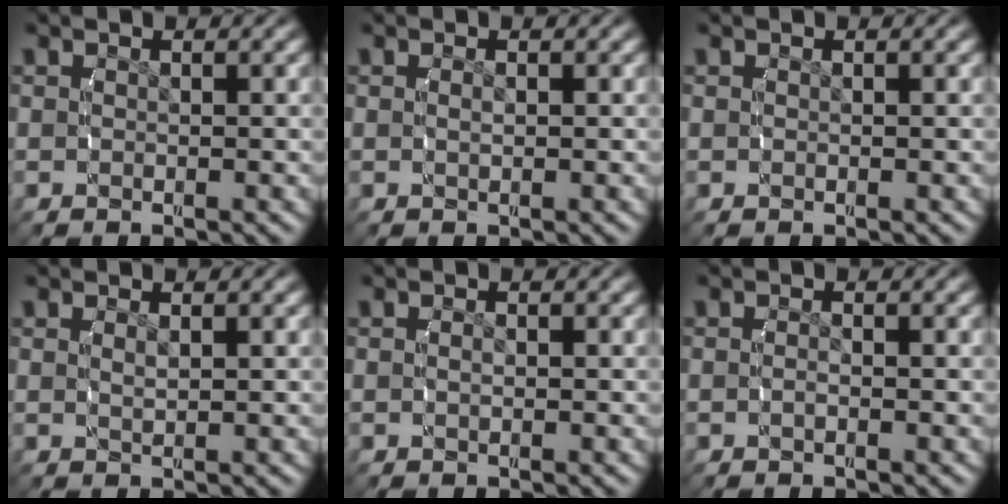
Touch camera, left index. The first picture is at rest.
{"total": 0.6, "force": [0.0, 0.0, 0.6], "torque": [-0.013, -0.004, 0.001]}
{"total": 0.0}
{"total": 0.9, "force": [0.5, -0.5, 0.6], "torque": [-0.010, -0.004, 0.014]}
{"total": 0.5, "force": [-0.2, 0.3, 0.4], "torque": [-0.012, -0.003, -0.002]}
{"total": 0.8, "force": [-0.5, 0.3, 0.5], "torque": [-0.014, 0.000, -0.011]}